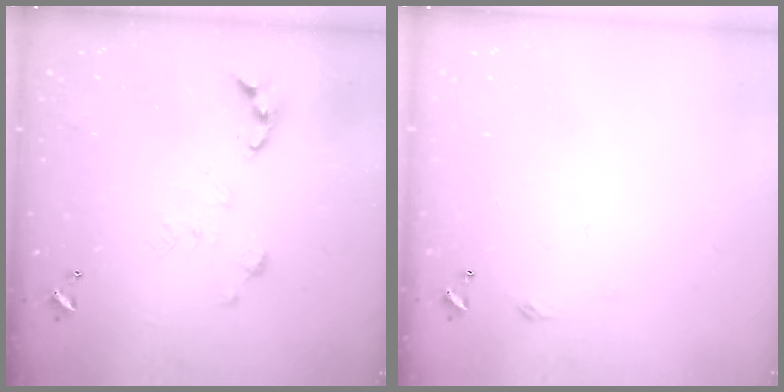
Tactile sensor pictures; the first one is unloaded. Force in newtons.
{"total": 2.7, "press": 2.6, "slide": 0.4}